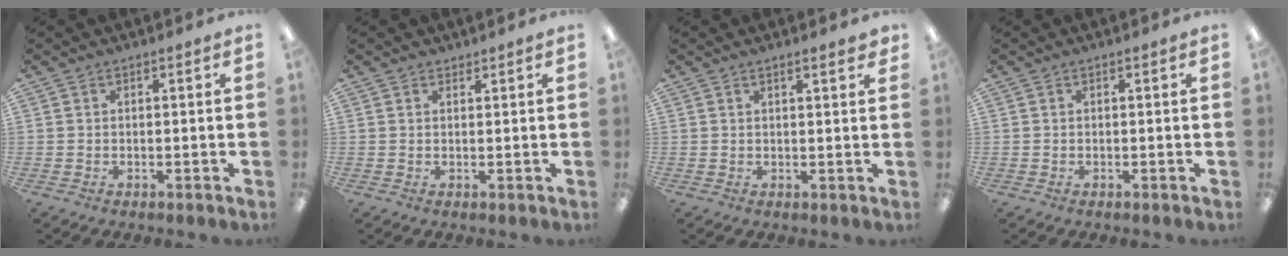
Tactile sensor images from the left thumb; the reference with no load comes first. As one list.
[{"total": 1.0, "force": [1.0, 0.4, 0.1], "torque": [-0.001, -0.001, 0.019]}, {"total": 2.1, "force": [1.6, 0.3, 1.3], "torque": [-0.021, -0.002, 0.027]}, {"total": 0.0}]